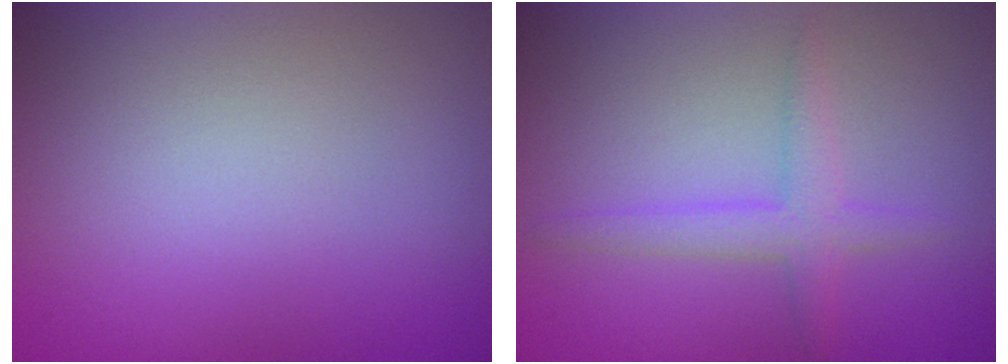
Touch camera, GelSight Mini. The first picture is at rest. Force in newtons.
{"total": 2.3, "press": 2.3, "slide": 0.1}